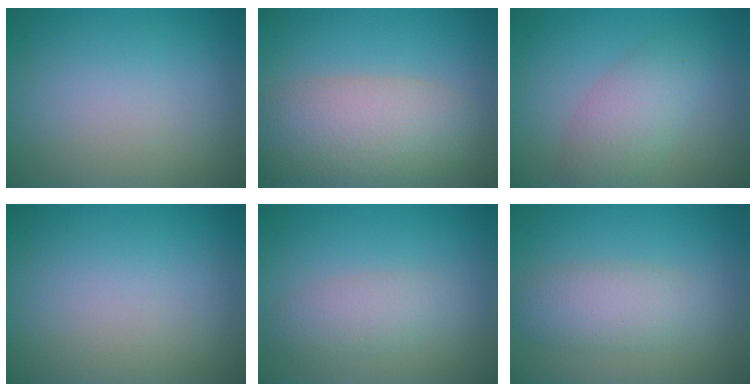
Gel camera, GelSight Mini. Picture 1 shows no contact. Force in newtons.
{"total": 8.2, "press": 8.2, "slide": 0.3}
{"total": 3.7, "press": 3.7, "slide": 0.2}
{"total": 0.0}
{"total": 2.7, "press": 2.7, "slide": 0.0}
{"total": 3.9, "press": 3.9, "slide": 0.0}